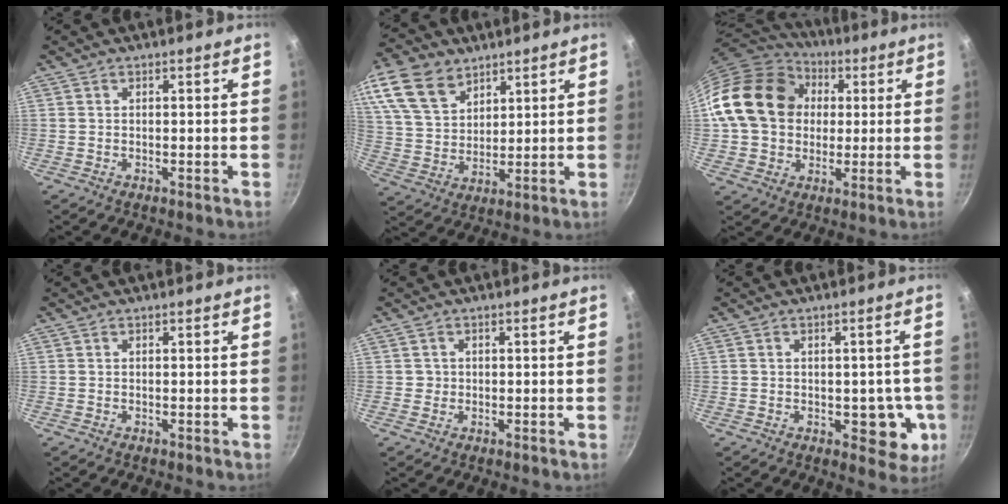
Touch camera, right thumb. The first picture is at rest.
{"total": 15.6, "force": [9.0, 10.0, 7.8], "torque": [-0.146, -0.019, 0.177]}
{"total": 18.7, "force": [3.1, 15.3, 10.3], "torque": [-0.159, 0.026, 0.049]}
{"total": 0.0}
{"total": 1.1, "force": [0.0, 1.1, 0.1], "torque": [0.007, 0.002, -0.002]}
{"total": 7.3, "force": [-1.4, 4.4, 5.7], "torque": [-0.028, 0.001, -0.015]}